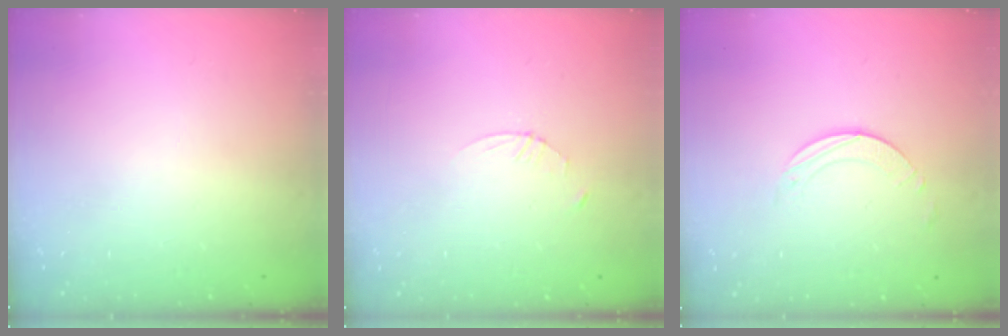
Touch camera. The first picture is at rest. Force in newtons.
{"total": 2.3, "press": 2.3, "slide": 0.3}
{"total": 1.9, "press": 1.9, "slide": 0.2}